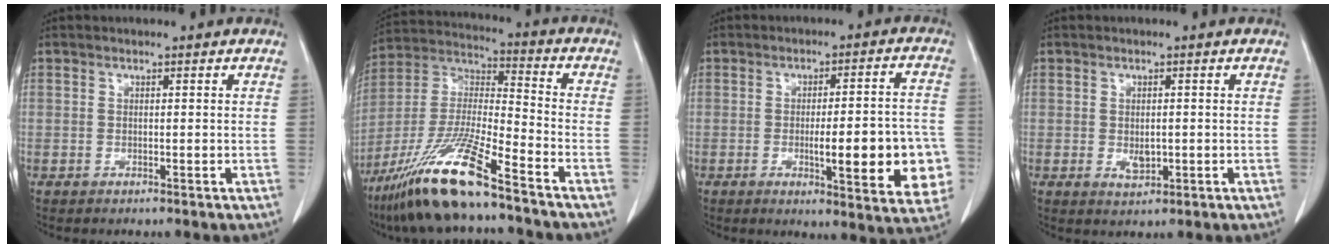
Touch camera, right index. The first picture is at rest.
{"total": 15.8, "force": [-11.0, 0.6, 11.3], "torque": [-0.234, -0.025, -0.207]}
{"total": 14.7, "force": [-3.5, 3.0, 14.0], "torque": [-0.135, 0.014, -0.032]}
{"total": 2.5, "force": [-0.3, 1.4, 2.0], "torque": [-0.034, -0.004, 0.002]}